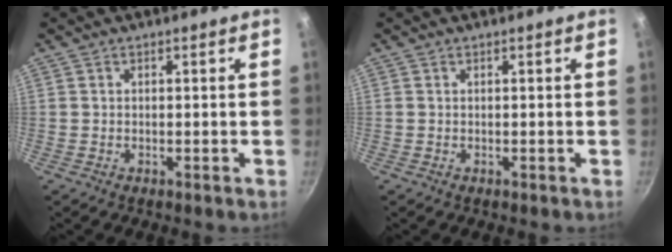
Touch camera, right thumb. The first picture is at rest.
{"total": 0.0}